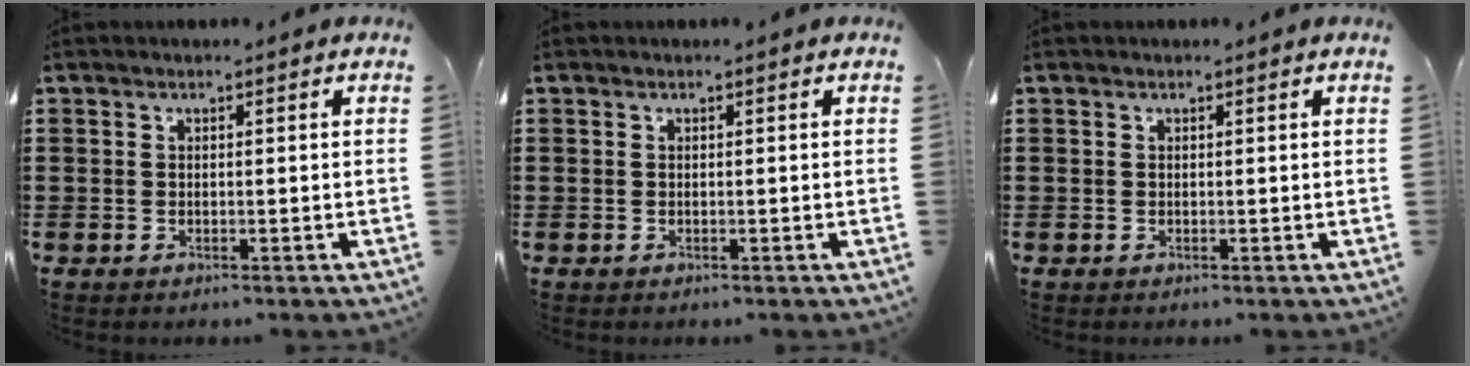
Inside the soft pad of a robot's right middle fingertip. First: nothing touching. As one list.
[{"total": 0.0}, {"total": 0.0}]